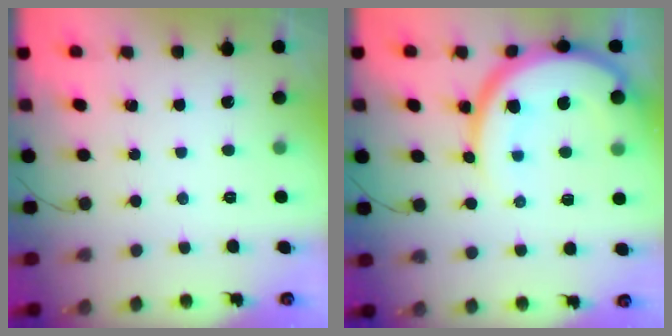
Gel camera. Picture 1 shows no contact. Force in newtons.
{"total": 15.6, "press": 15.5, "slide": 1.5}